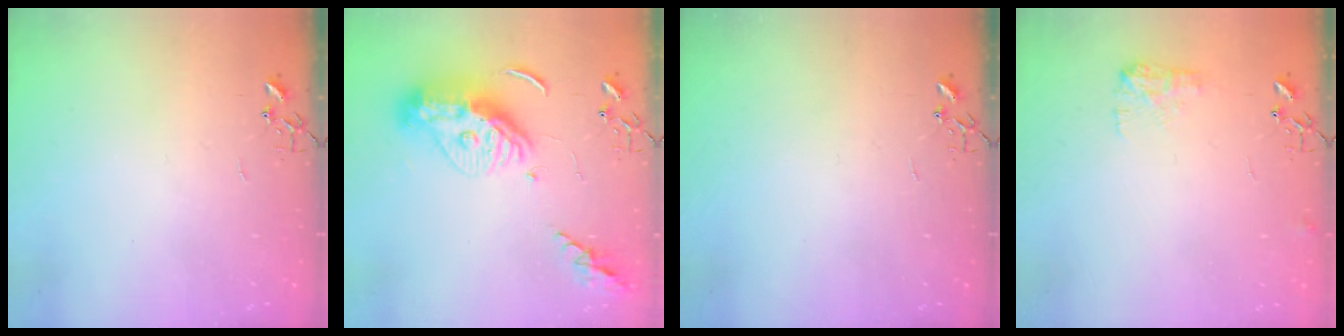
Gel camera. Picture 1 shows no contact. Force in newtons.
{"total": 14.7, "press": 14.6, "slide": 1.6}
{"total": 0.0}
{"total": 8.3, "press": 8.2, "slide": 0.3}